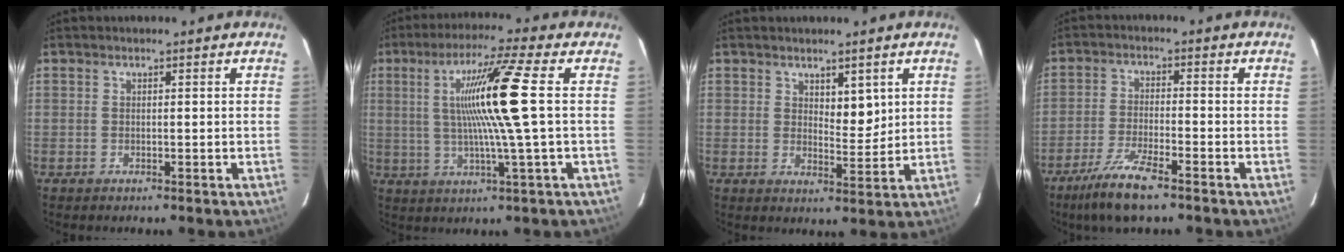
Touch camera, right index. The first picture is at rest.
{"total": 12.3, "force": [1.4, -2.0, 12.1], "torque": [-0.220, 0.001, 0.025]}
{"total": 3.8, "force": [1.9, 1.7, 2.9], "torque": [-0.044, -0.007, 0.034]}
{"total": 7.8, "force": [-5.5, 0.7, 5.6], "torque": [-0.115, -0.020, -0.101]}